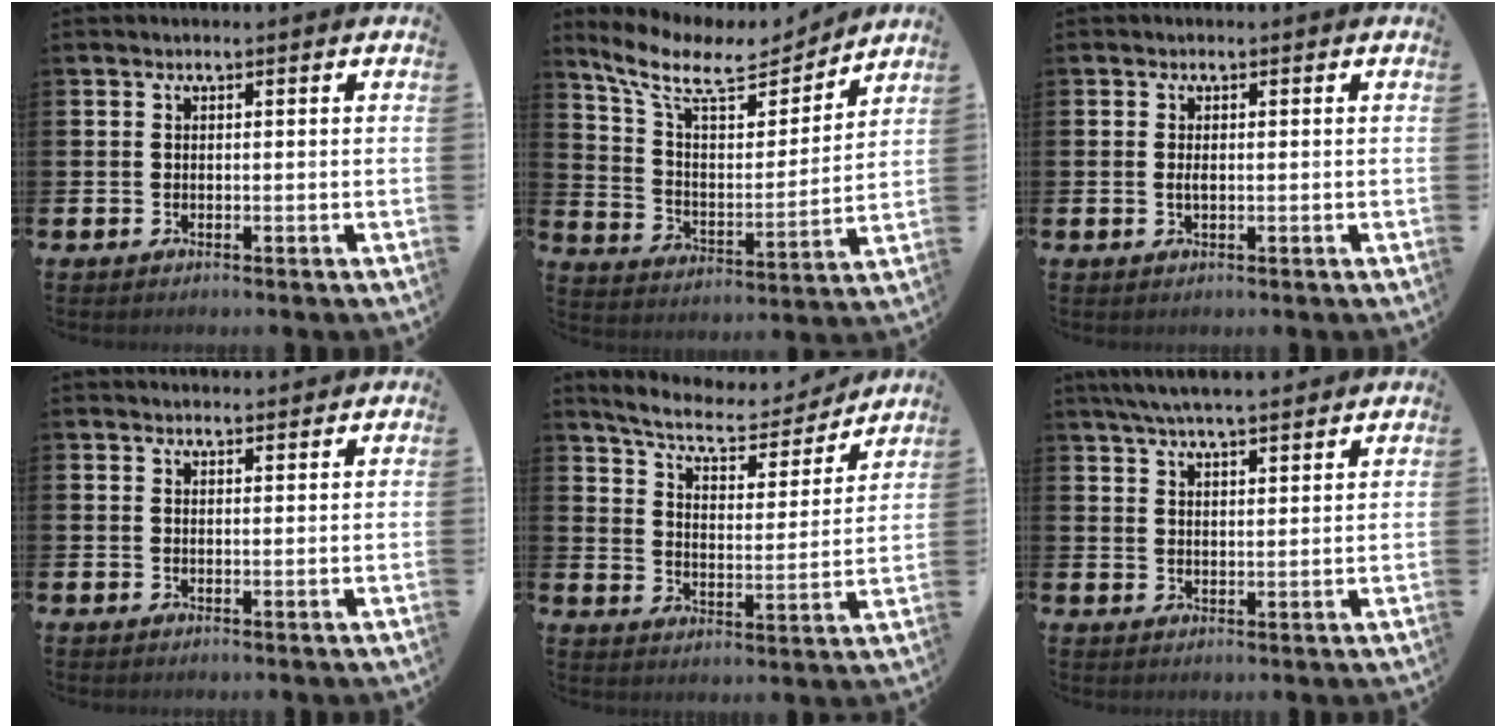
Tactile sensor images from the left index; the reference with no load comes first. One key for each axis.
{"total": 10.5, "fx": 9.0, "fy": 3.5, "fz": 4.3, "tx": -0.124, "ty": -0.058, "tz": 0.154}
{"total": 0.9, "fx": 0.0, "fy": 0.3, "fz": 0.8, "tx": -0.014, "ty": 0.001, "tz": -0.002}
{"total": 1.3, "fx": 1.3, "fy": 0.1, "fz": 0.0, "tx": 0.007, "ty": -0.009, "tz": 0.023}
{"total": 7.7, "fx": 7.0, "fy": 1.7, "fz": 2.7, "tx": -0.074, "ty": -0.052, "tz": 0.116}
{"total": 5.5, "fx": 5.2, "fy": 0.4, "fz": 1.7, "tx": -0.047, "ty": -0.019, "tz": 0.095}